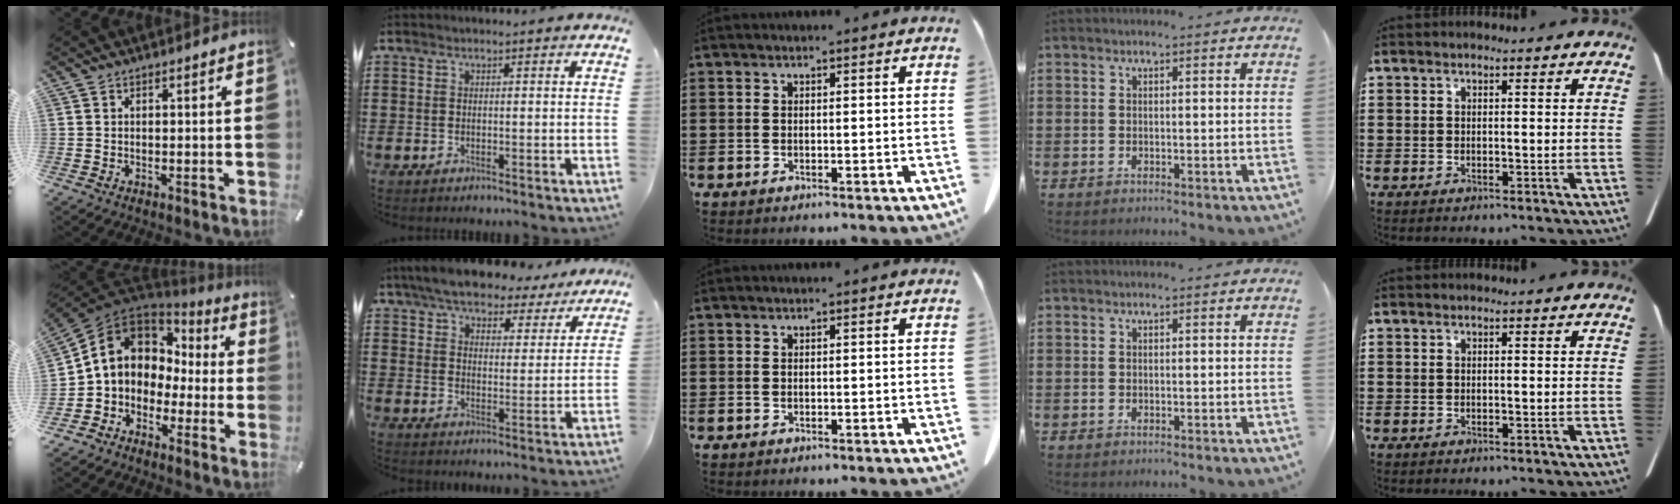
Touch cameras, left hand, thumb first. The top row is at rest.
{"thumb": {"total": 9.5, "force": [0.5, 8.6, 4.1], "torque": [-0.111, -0.001, 0.007]}, "index": {"total": 7.1, "force": [6.6, 1.6, 2.2], "torque": [-0.072, -0.021, 0.120]}}